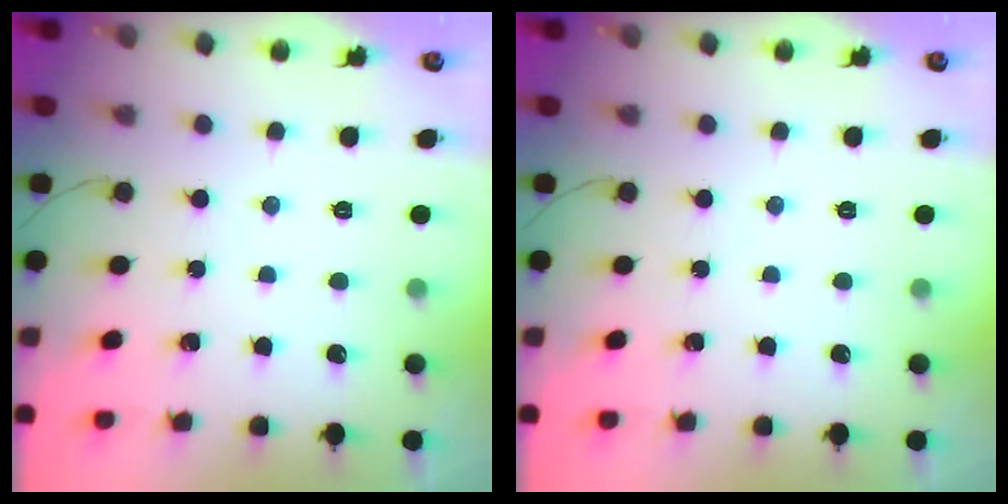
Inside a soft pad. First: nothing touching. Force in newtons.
{"total": 0.0}